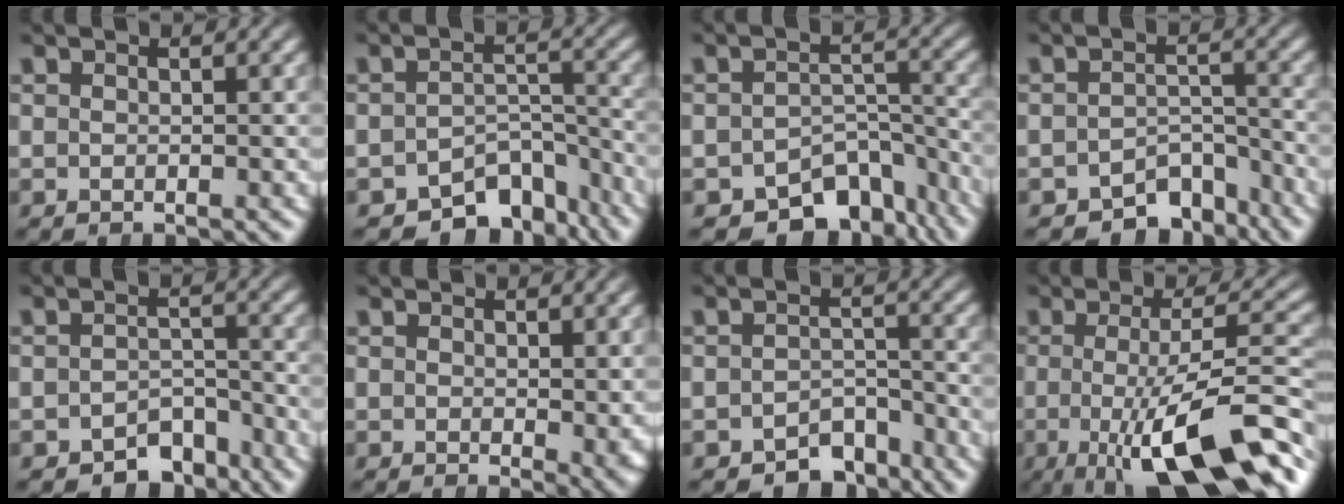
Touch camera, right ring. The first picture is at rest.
{"total": 8.6, "force": [-7.2, 3.6, 3.2], "torque": [-0.022, -0.012, -0.107]}
{"total": 10.5, "force": [-8.1, 5.1, 4.2], "torque": [-0.042, -0.020, -0.115]}
{"total": 6.9, "force": [-5.9, 2.8, 2.2], "torque": [-0.007, -0.012, -0.090]}
{"total": 5.7, "force": [-5.0, 2.3, 1.4], "torque": [0.010, -0.011, -0.079]}
{"total": 1.6, "force": [0.3, 0.5, 1.5], "torque": [-0.009, -0.002, 0.005]}
{"total": 5.5, "force": [-4.9, 2.0, 1.3], "torque": [0.011, -0.009, -0.079]}
{"total": 11.5, "force": [-4.6, 2.8, 10.2], "torque": [-0.147, -0.008, -0.054]}